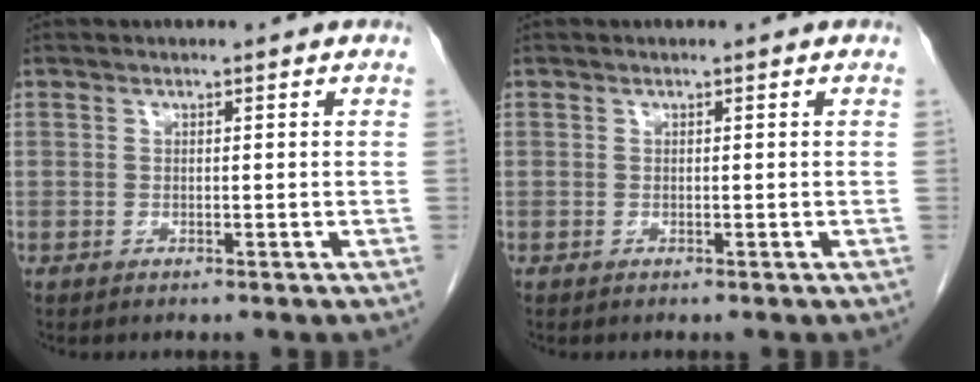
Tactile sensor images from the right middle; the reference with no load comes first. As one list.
[{"total": 0.0}]